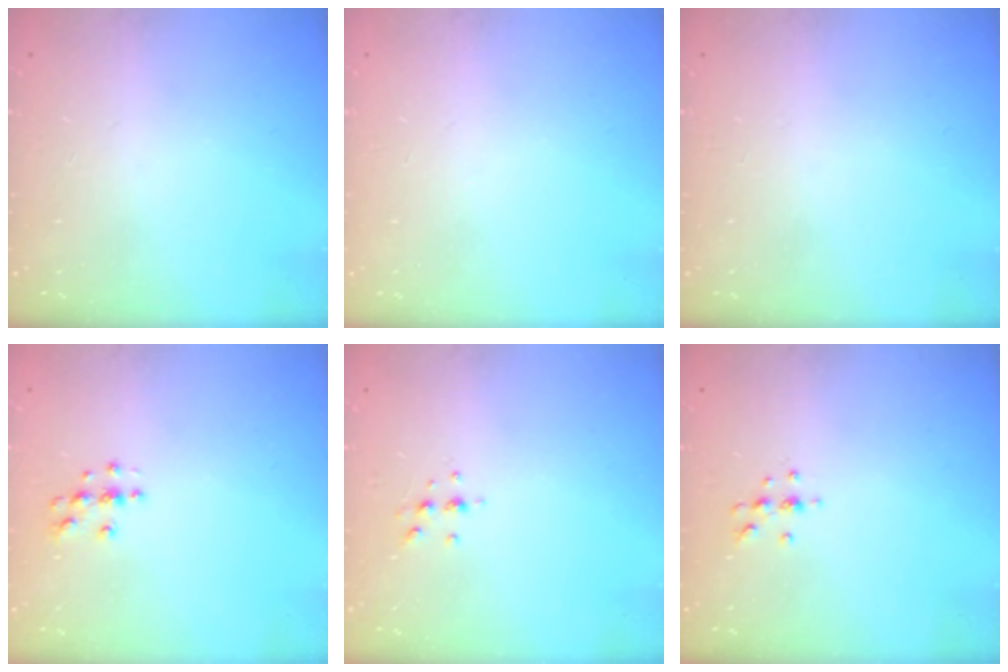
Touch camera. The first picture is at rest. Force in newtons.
{"total": 0.0}
{"total": 0.0}
{"total": 3.9, "press": 3.8, "slide": 0.4}
{"total": 5.2, "press": 5.1, "slide": 0.9}
{"total": 5.2, "press": 5.2, "slide": 0.6}